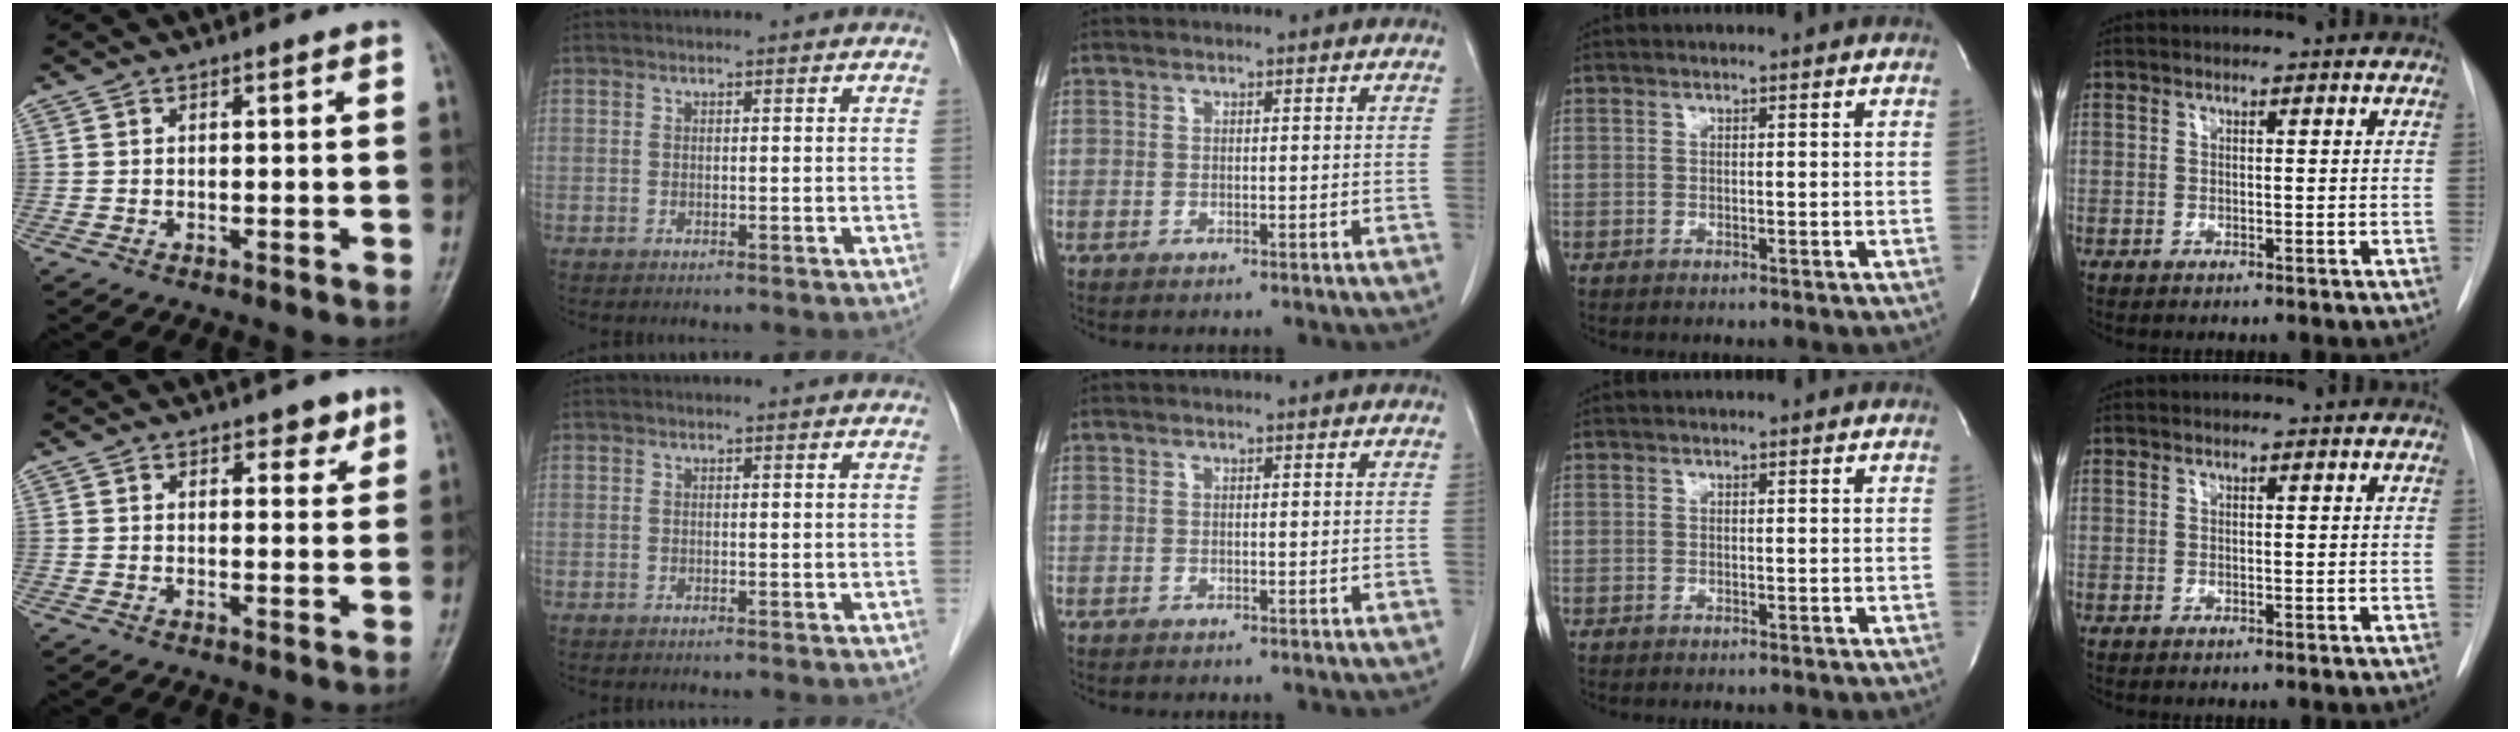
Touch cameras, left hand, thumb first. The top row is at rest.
{"thumb": {"total": 3.4, "force": [2.4, 1.8, 1.8], "torque": [-0.003, -0.013, 0.031]}, "index": {"total": 1.1, "force": [1.1, 0.0, 0.2], "torque": [-0.012, 0.001, 0.007]}}